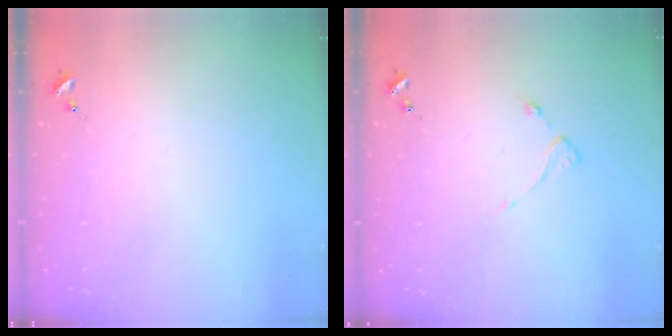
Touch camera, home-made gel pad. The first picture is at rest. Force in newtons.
{"total": 2.8, "press": 2.7, "slide": 0.5}